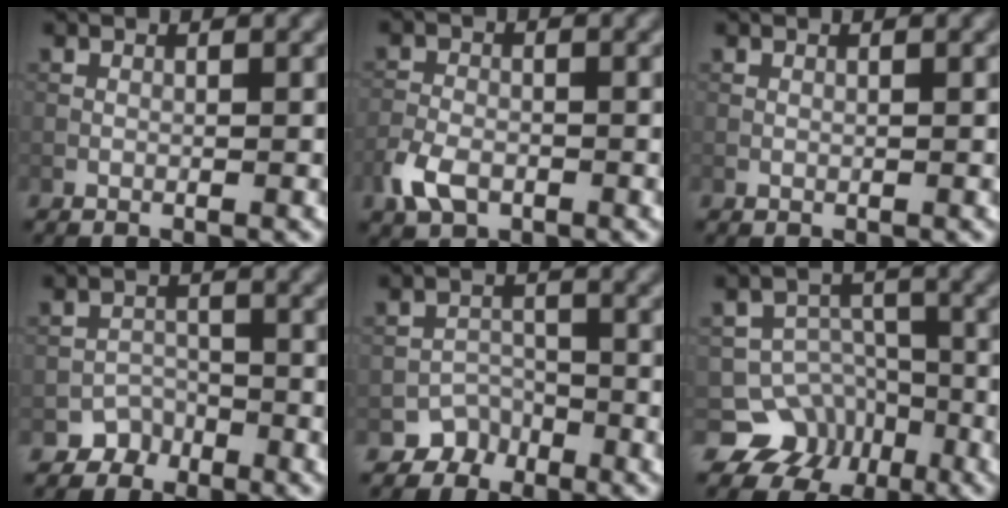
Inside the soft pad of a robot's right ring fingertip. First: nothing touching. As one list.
[{"total": 3.3, "force": [-1.7, 2.1, 1.9], "torque": [-0.042, -0.004, -0.039]}, {"total": 0.0}, {"total": 2.4, "force": [-1.8, 1.6, -0.3], "torque": [0.020, 0.004, -0.025]}, {"total": 2.8, "force": [-2.1, 1.9, -0.1], "torque": [0.021, 0.003, -0.029]}, {"total": 6.9, "force": [-4.5, 5.2, 0.9], "torque": [0.012, 0.001, -0.065]}]